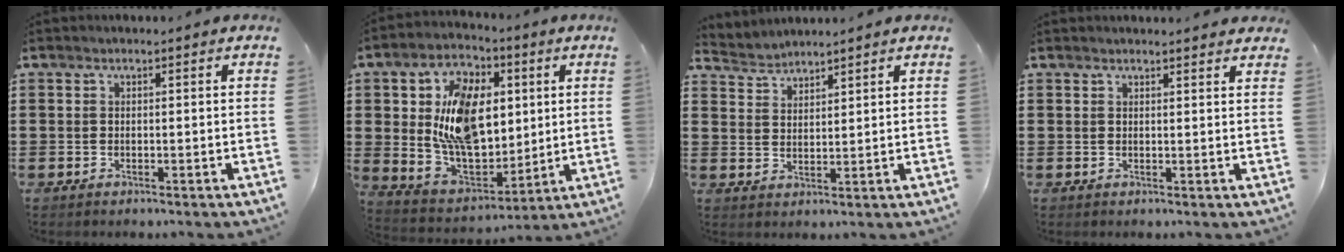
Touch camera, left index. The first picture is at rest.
{"total": 13.1, "force": [2.8, 8.7, 9.4], "torque": [-0.205, 0.004, 0.053]}
{"total": 2.6, "force": [2.5, 0.4, -0.6], "torque": [0.000, -0.006, 0.046]}
{"total": 1.6, "force": [1.6, 0.0, 0.4], "torque": [-0.011, 0.000, 0.031]}